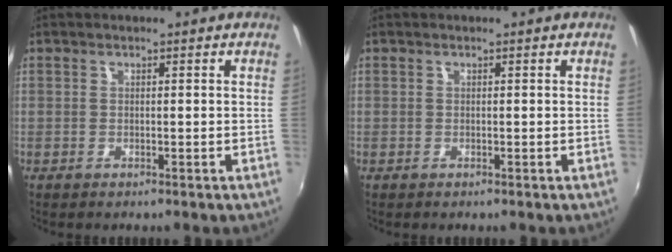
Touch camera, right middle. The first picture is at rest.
{"total": 0.0}